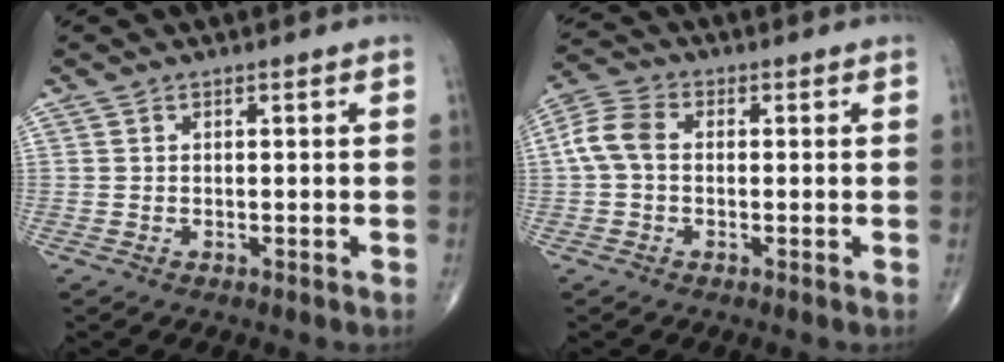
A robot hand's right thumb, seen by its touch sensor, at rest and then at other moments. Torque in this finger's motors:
{"motor_torque": [0.02, 0.23, 0.30, -0.11, 0.11]}